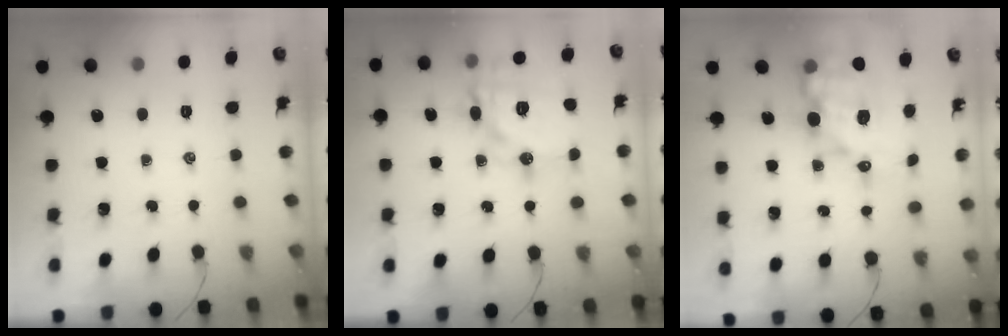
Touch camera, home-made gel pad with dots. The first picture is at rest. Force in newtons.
{"total": 17.5, "press": 17.4, "slide": 1.7}
{"total": 15.9, "press": 15.4, "slide": 3.8}